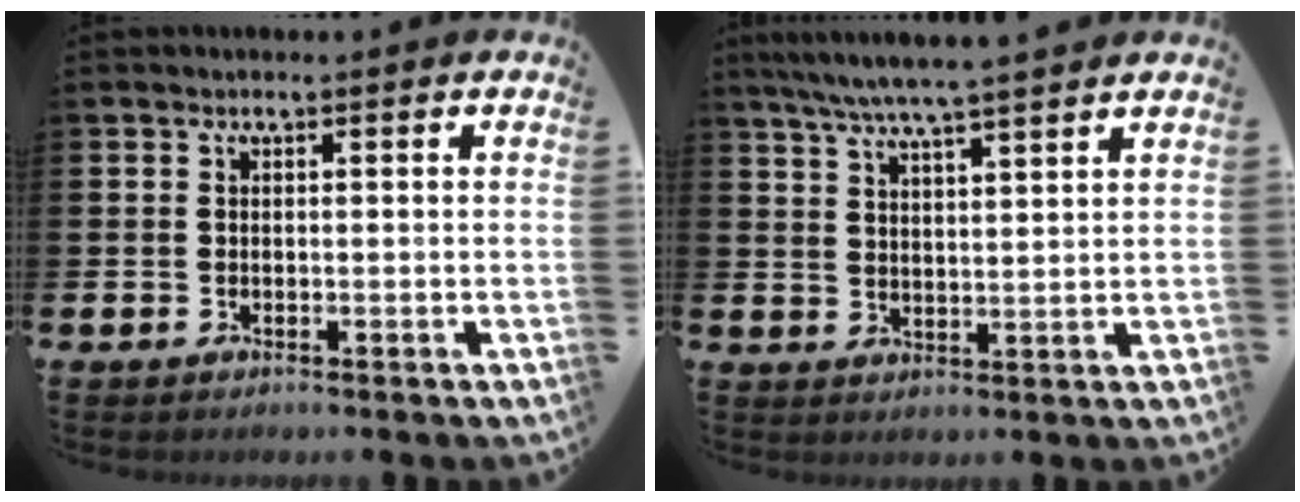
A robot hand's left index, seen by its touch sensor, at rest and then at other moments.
{"total": 6.2, "force": [5.8, -0.3, 2.1], "torque": [-0.063, -0.022, 0.103]}